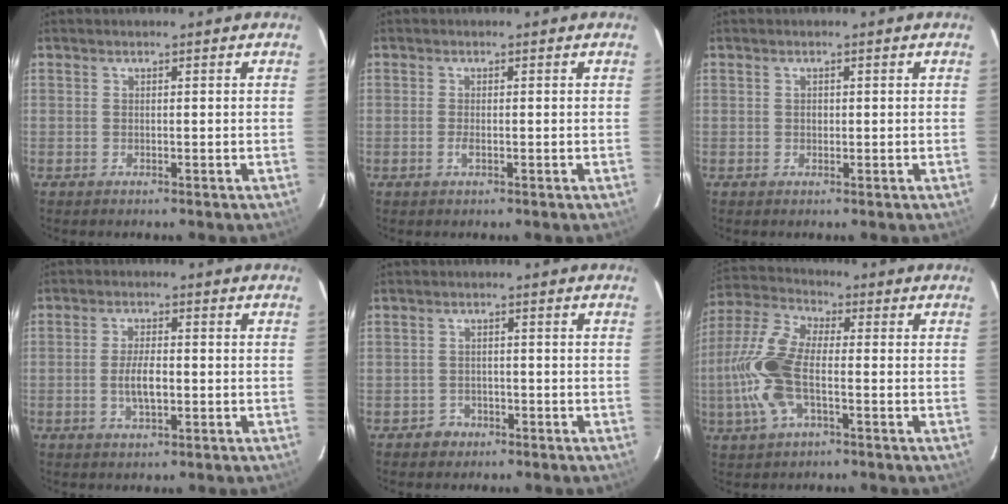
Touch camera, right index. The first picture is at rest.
{"total": 1.4, "force": [-0.5, 0.4, 1.2], "torque": [-0.026, -0.002, -0.009]}
{"total": 0.8, "force": [0.1, 0.7, 0.3], "torque": [-0.004, 0.003, 0.002]}
{"total": 5.0, "force": [-1.0, 1.7, 4.5], "torque": [-0.089, -0.002, -0.016]}
{"total": 3.1, "force": [-1.6, 2.7, 0.0], "torque": [-0.006, 0.013, -0.023]}
{"total": 13.9, "force": [-2.5, 6.2, 12.1], "torque": [-0.277, 0.009, -0.057]}